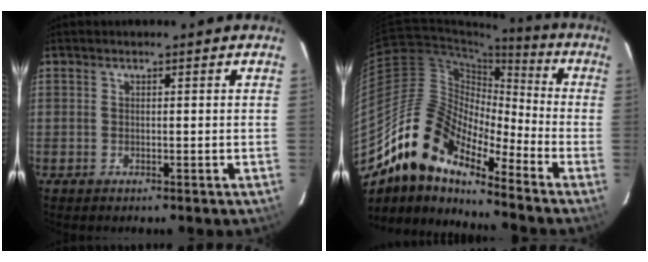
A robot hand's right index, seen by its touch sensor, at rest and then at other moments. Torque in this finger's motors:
{"motor_torque": [0.39, -0.83, 0.55, 0.01]}